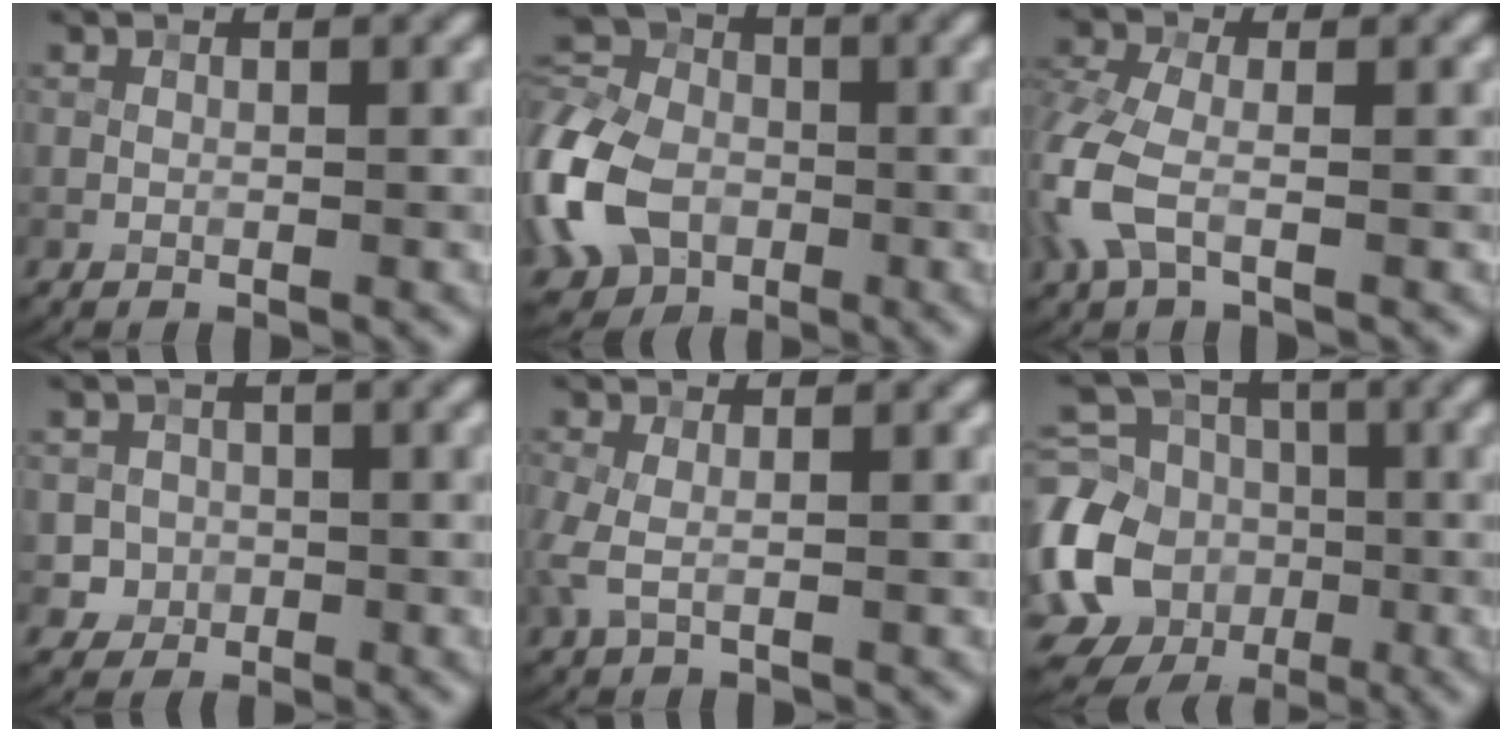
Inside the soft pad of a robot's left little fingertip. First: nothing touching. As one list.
[{"total": 11.4, "force": [-3.3, 8.1, 7.3], "torque": [-0.187, -0.001, -0.082]}, {"total": 5.4, "force": [-1.7, 3.0, 4.2], "torque": [-0.124, 0.005, -0.045]}, {"total": 2.5, "force": [-0.1, 2.5, 0.4], "torque": [0.005, 0.003, 0.003]}, {"total": 2.5, "force": [-0.2, 1.2, 2.1], "torque": [-0.060, 0.002, -0.008]}, {"total": 14.3, "force": [-3.6, 12.3, 6.5], "torque": [-0.161, -0.002, -0.079]}]